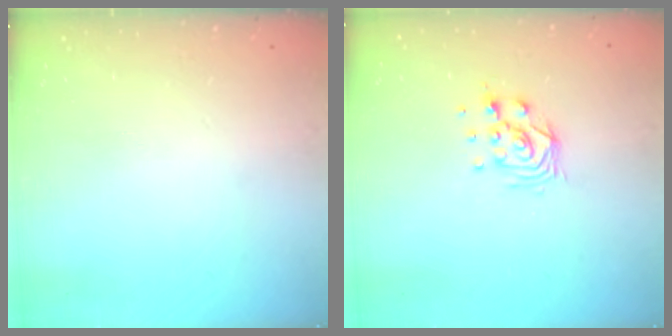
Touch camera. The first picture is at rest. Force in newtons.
{"total": 8.6, "press": 8.5, "slide": 0.9}